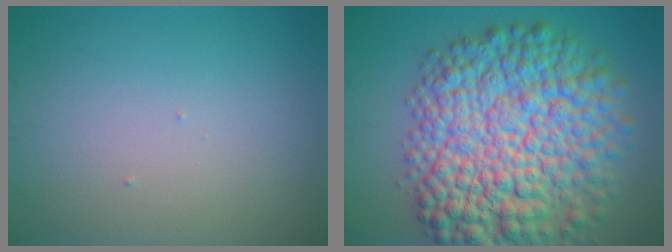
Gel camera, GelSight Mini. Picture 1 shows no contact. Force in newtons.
{"total": 13.7, "press": 13.7, "slide": 0.3}